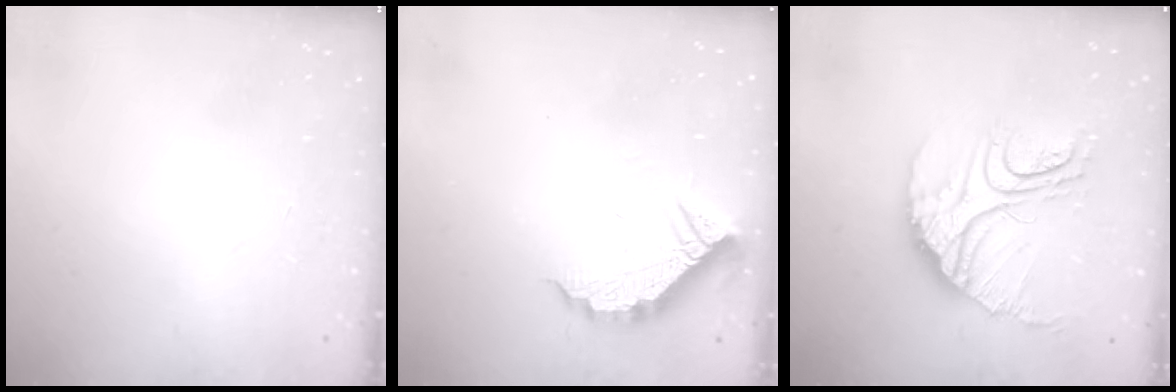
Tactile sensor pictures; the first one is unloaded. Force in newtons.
{"total": 9.5, "press": 9.4, "slide": 0.9}
{"total": 19.0, "press": 18.9, "slide": 2.1}